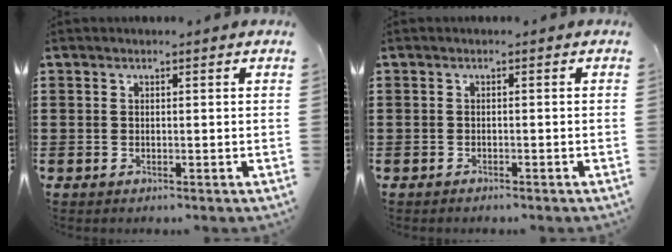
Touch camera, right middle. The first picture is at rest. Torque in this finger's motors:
{"motor_torque": [0.04, 0.95, -0.06, -0.02]}